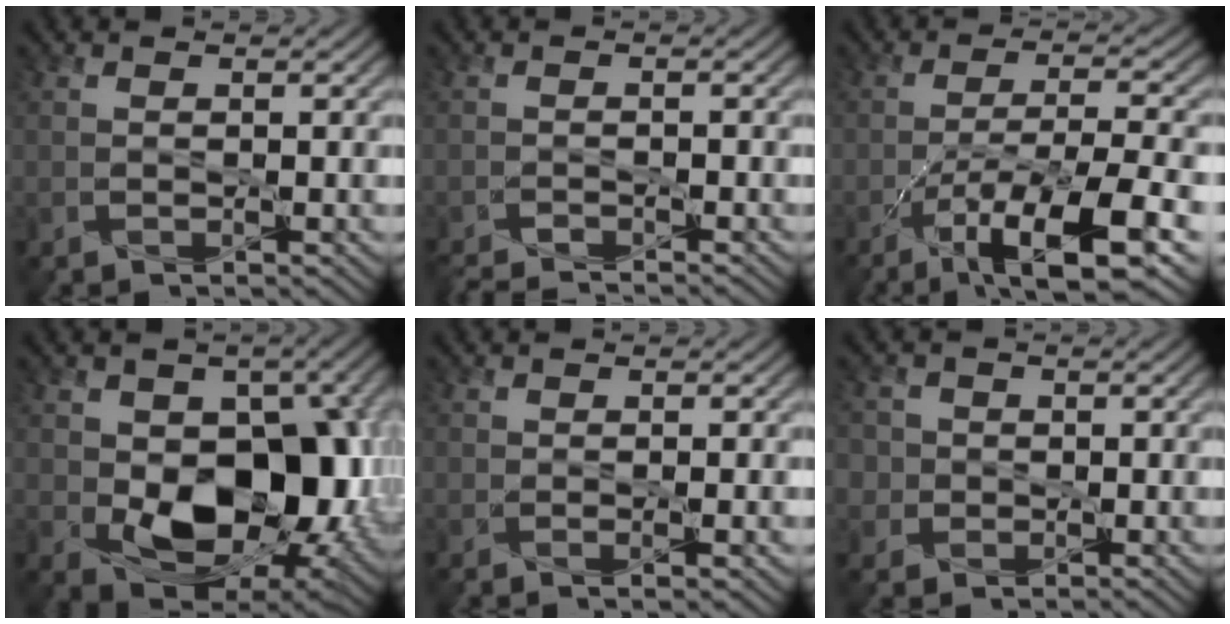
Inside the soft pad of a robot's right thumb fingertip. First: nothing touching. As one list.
[{"total": 3.9, "force": [-3.7, 0.1, 1.3], "torque": [-0.036, -0.007, -0.066]}, {"total": 12.5, "force": [-7.0, 2.7, 10.0], "torque": [-0.177, -0.006, -0.114]}, {"total": 13.4, "force": [-1.5, 8.9, 9.9], "torque": [-0.136, -0.023, -0.018]}, {"total": 1.3, "force": [-0.3, 0.1, 1.3], "torque": [-0.023, -0.005, -0.003]}, {"total": 3.3, "force": [0.3, 3.2, 0.8], "torque": [-0.023, 0.004, -0.004]}]